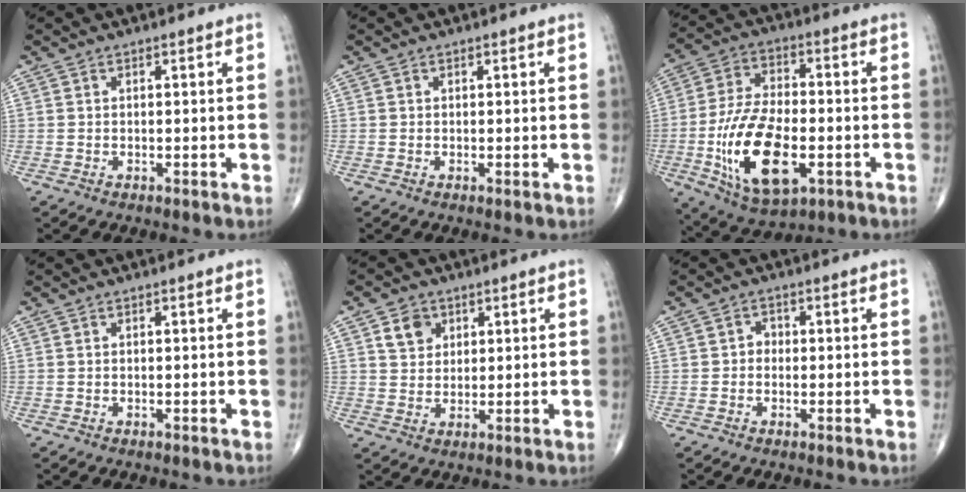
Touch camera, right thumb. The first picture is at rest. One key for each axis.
{"total": 0.0}
{"total": 18.8, "fx": -4.9, "fy": 9.6, "fz": 15.5, "tx": -0.284, "ty": 0.009, "tz": -0.077}
{"total": 0.0}
{"total": 4.8, "fx": 2.5, "fy": 3.4, "fz": 2.3, "tx": -0.025, "ty": -0.014, "tz": 0.050}
{"total": 1.7, "fx": -0.3, "fy": 1.4, "fz": 0.8, "tx": 0.002, "ty": 0.007, "tz": -0.011}